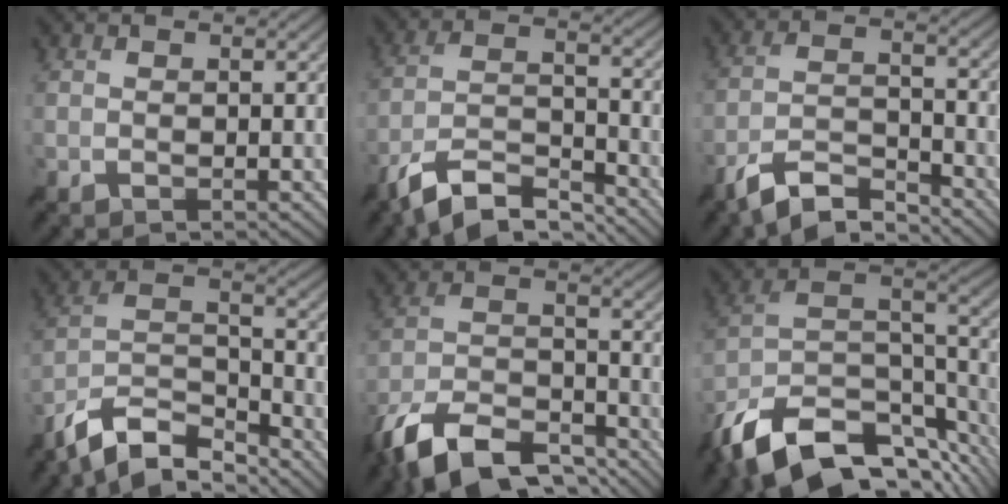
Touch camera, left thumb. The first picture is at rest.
{"total": 9.8, "force": [-7.6, 3.0, 5.5], "torque": [-0.104, 0.004, -0.152]}
{"total": 7.7, "force": [-6.2, 1.9, 4.0], "torque": [-0.082, 0.003, -0.124]}
{"total": 10.8, "force": [-8.5, 3.5, 5.7], "torque": [-0.114, 0.007, -0.164]}
{"total": 13.4, "force": [-10.0, 5.1, 7.3], "torque": [-0.154, -0.002, -0.189]}
{"total": 16.5, "force": [-10.5, 7.8, 10.1], "torque": [-0.231, -0.023, -0.164]}